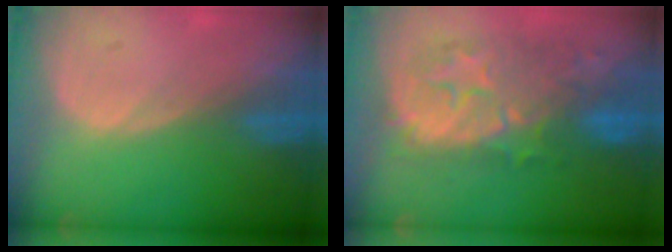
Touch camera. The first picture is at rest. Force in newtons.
{"total": 10.1, "press": 9.6, "slide": 3.0}